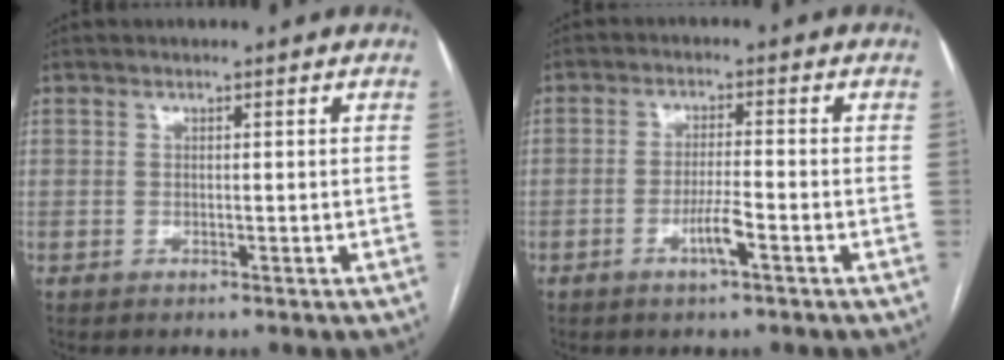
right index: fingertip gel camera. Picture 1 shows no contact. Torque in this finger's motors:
{"motor_torque": [0.84, -0.28, 0.48, 0.11]}